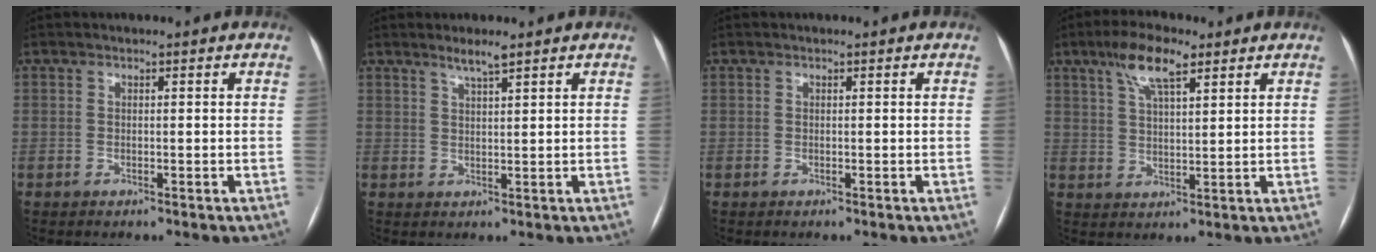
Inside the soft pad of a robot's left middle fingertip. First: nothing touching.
{"total": 2.5, "force": [2.0, -0.2, 1.5], "torque": [-0.037, -0.001, 0.039]}
{"total": 0.0}
{"total": 7.3, "force": [4.5, 1.8, 5.5], "torque": [-0.114, 0.012, 0.082]}